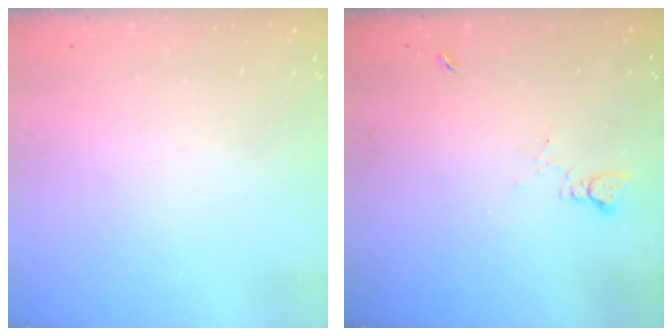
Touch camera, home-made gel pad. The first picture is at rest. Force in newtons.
{"total": 2.1, "press": 2.0, "slide": 0.3}